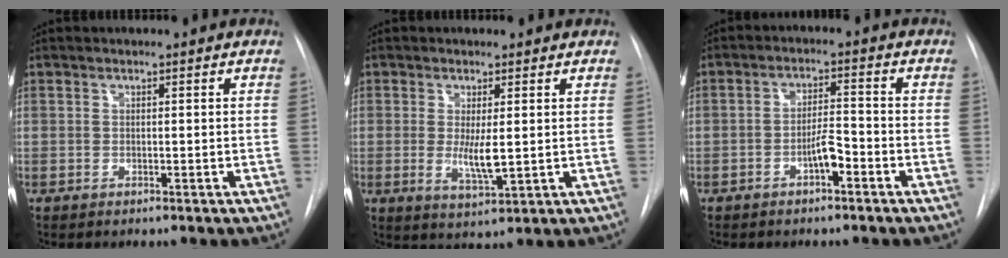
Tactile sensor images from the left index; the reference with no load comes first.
{"total": 4.4, "force": [0.2, 0.9, 4.3], "torque": [-0.080, -0.011, 0.009]}
{"total": 3.7, "force": [-2.0, 0.9, 3.0], "torque": [-0.053, 0.009, -0.034]}